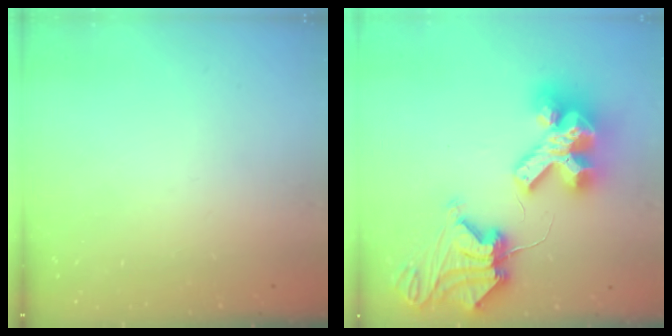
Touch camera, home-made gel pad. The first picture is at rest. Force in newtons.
{"total": 18.4, "press": 18.3, "slide": 2.4}